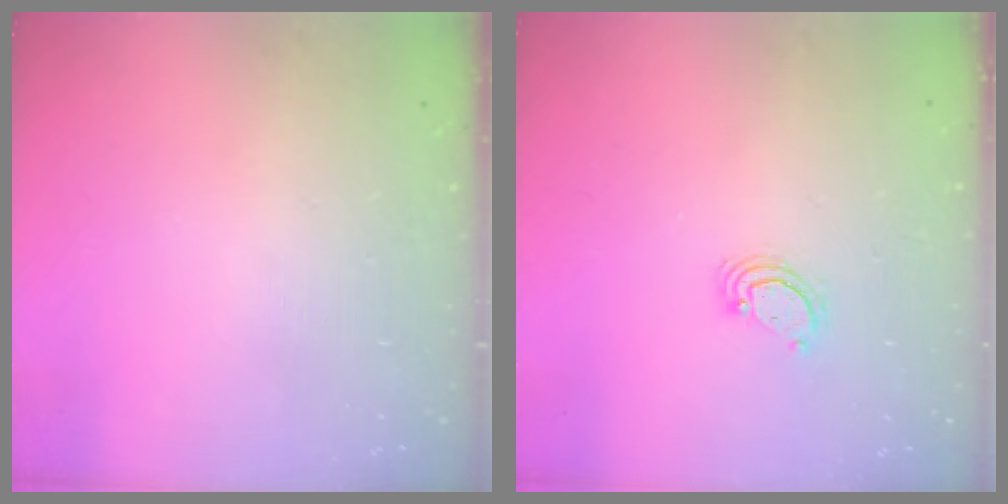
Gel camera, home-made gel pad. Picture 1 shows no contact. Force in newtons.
{"total": 2.6, "press": 2.6, "slide": 0.3}